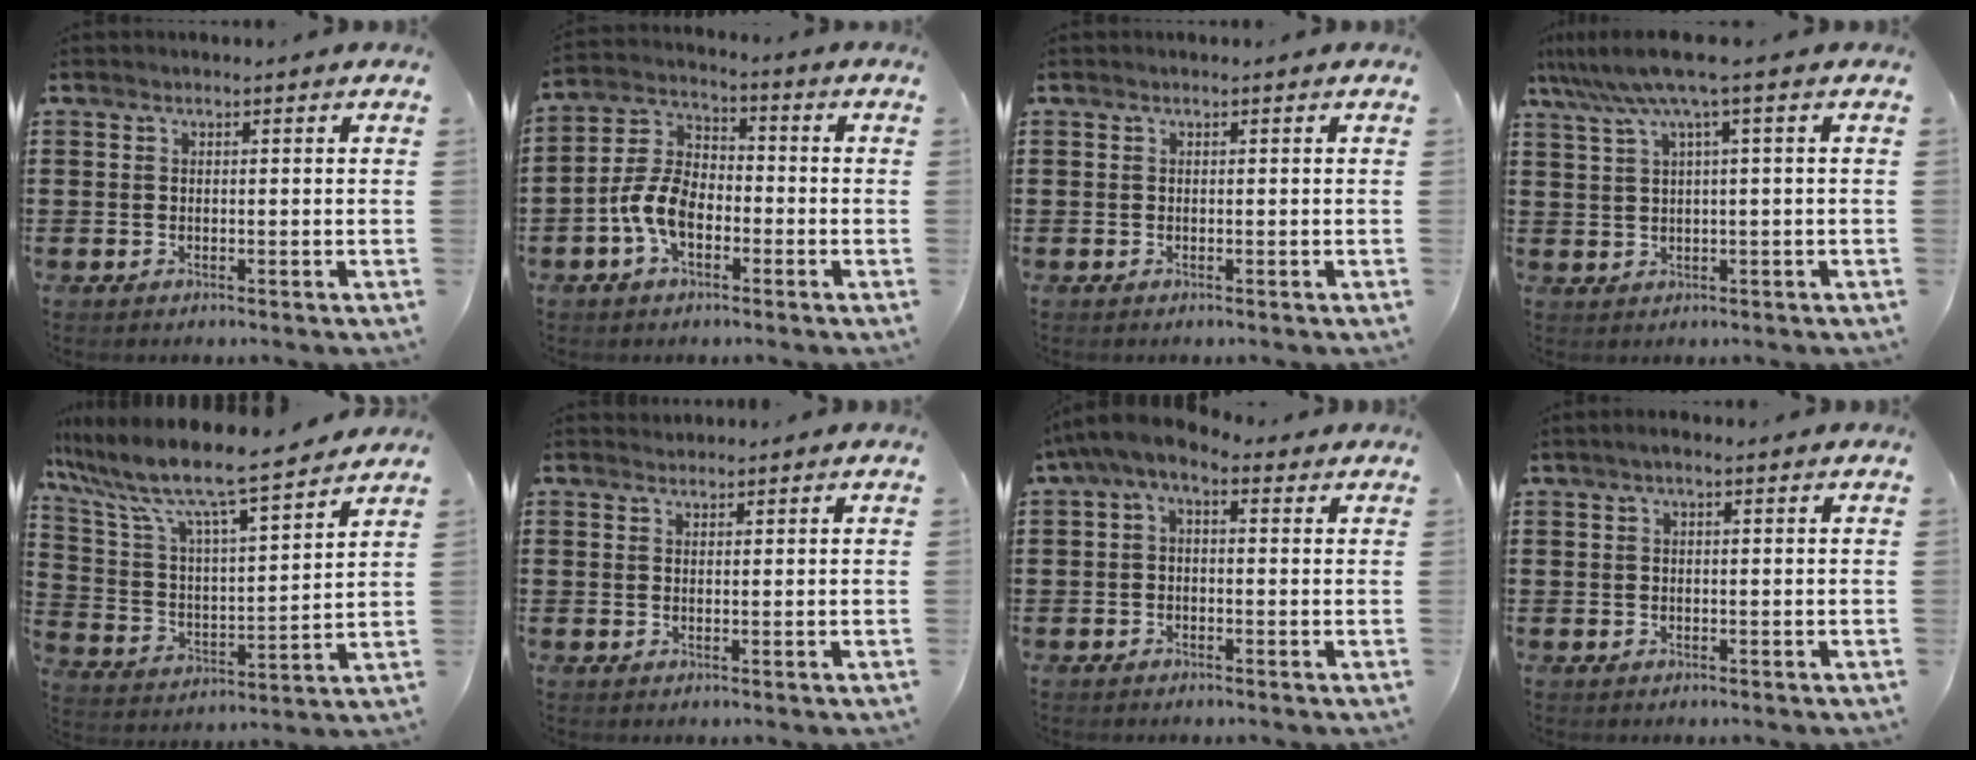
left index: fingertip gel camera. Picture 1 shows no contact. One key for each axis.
{"total": 7.5, "fx": -2.9, "fy": 4.4, "fz": 5.4, "tx": -0.141, "ty": 0.004, "tz": -0.065}
{"total": 0.0}
{"total": 5.6, "fx": 2.3, "fy": -0.4, "fz": 5.1, "tx": -0.110, "ty": -0.013, "tz": 0.035}
{"total": 9.0, "fx": 7.7, "fy": 0.4, "fz": 4.6, "tx": -0.124, "ty": -0.058, "tz": 0.124}
{"total": 1.1, "fx": 1.1, "fy": 0.2, "fz": 0.0, "tx": -0.001, "ty": 0.000, "tz": 0.022}
{"total": 3.0, "fx": 0.0, "fy": 1.2, "fz": 2.8, "tx": -0.063, "ty": -0.001, "tz": -0.007}
{"total": 1.2, "fx": 0.4, "fy": 0.2, "fz": 1.1, "tx": -0.021, "ty": 0.001, "tz": 0.008}